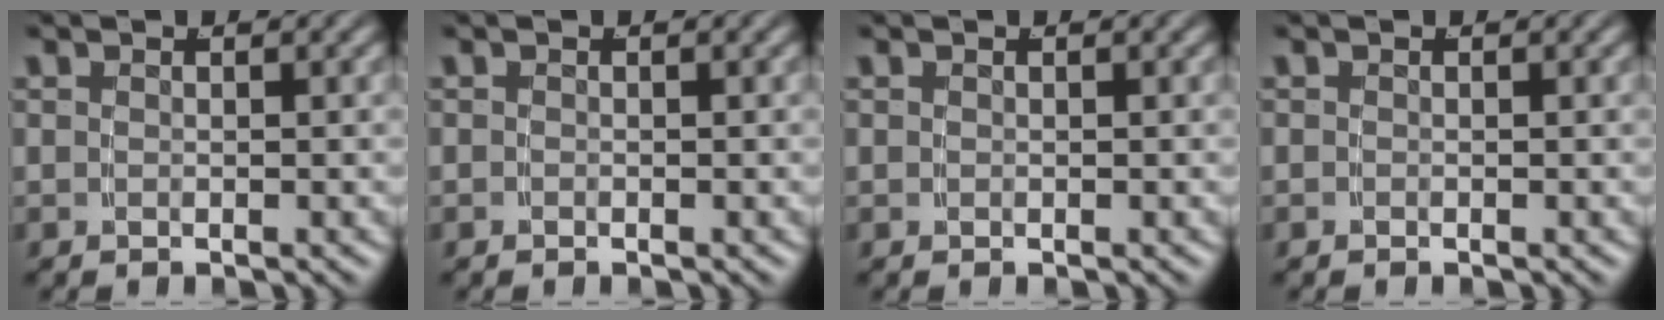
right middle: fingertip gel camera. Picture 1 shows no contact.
{"total": 0.0}
{"total": 0.0}
{"total": 0.0}